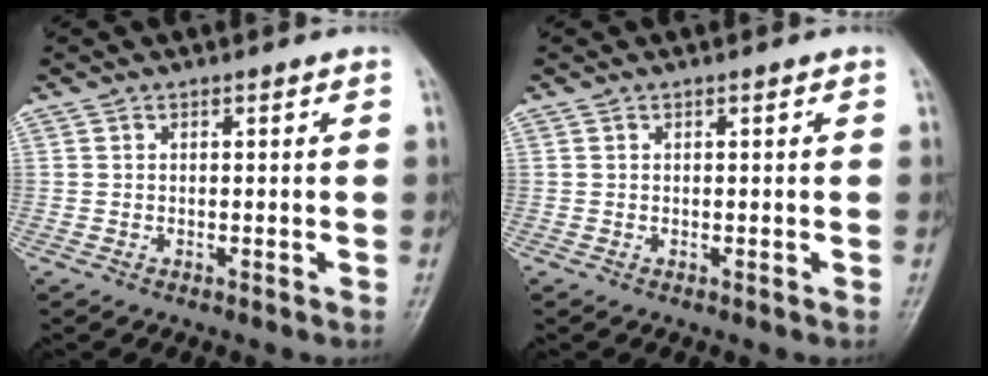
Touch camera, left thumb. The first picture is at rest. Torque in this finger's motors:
{"motor_torque": [-0.25, 0.30, 0.05, 0.34, 0.00]}